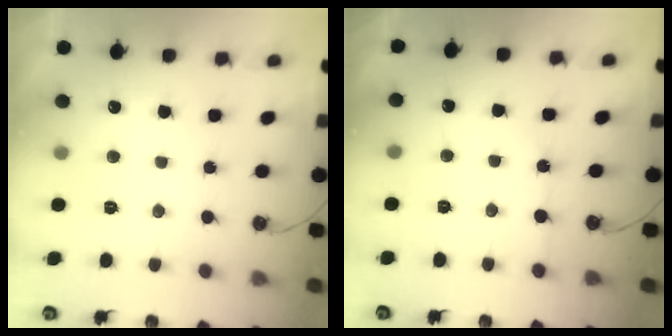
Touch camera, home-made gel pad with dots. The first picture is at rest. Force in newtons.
{"total": 2.1, "press": 2.0, "slide": 0.4}